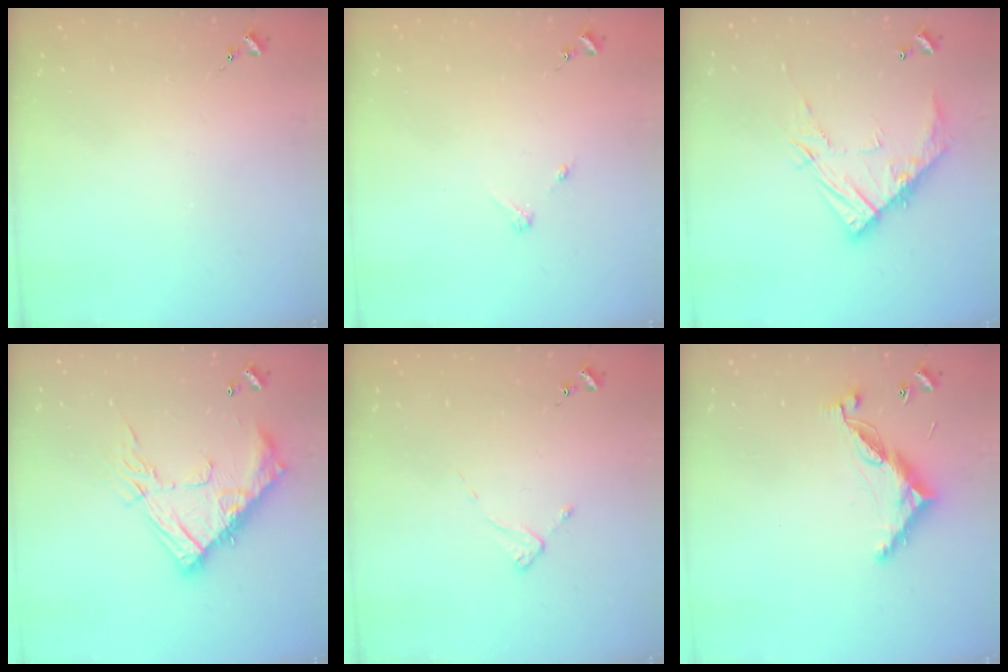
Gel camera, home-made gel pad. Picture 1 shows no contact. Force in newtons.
{"total": 2.6, "press": 2.6, "slide": 0.3}
{"total": 13.7, "press": 13.6, "slide": 1.0}
{"total": 19.9, "press": 19.9, "slide": 1.7}
{"total": 2.0, "press": 1.9, "slide": 0.4}
{"total": 11.0, "press": 10.9, "slide": 0.8}